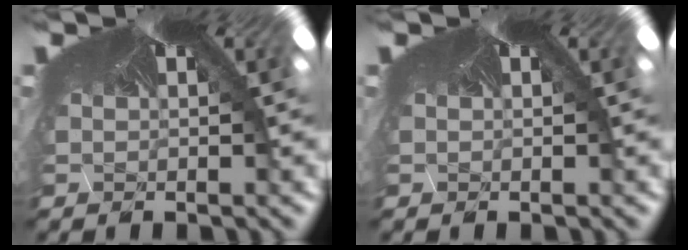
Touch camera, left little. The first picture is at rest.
{"total": 0.0}